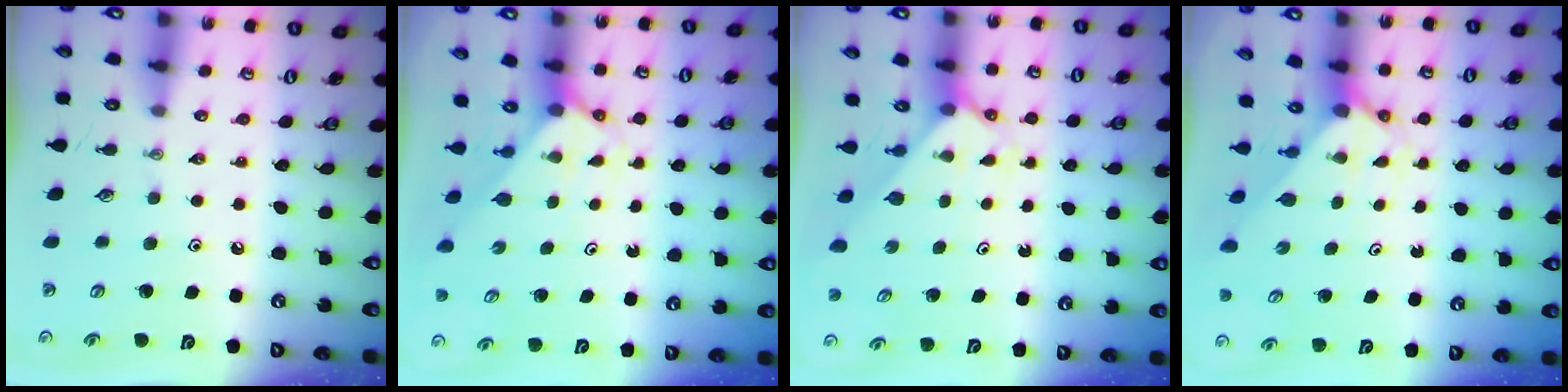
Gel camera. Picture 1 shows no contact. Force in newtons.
{"total": 2.4, "press": 2.4, "slide": 0.2}
{"total": 2.5, "press": 2.5, "slide": 0.2}
{"total": 2.0, "press": 2.0, "slide": 0.2}